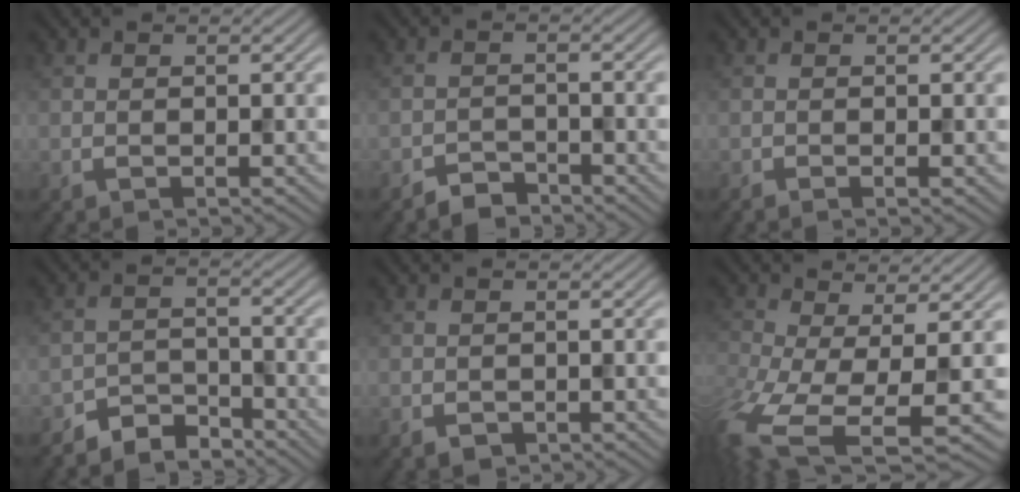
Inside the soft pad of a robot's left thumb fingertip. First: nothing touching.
{"total": 2.3, "force": [-2.2, 0.4, -0.6], "torque": [0.015, 0.002, -0.042]}
{"total": 0.9, "force": [-0.5, 0.1, 0.7], "torque": [-0.009, -0.003, -0.012]}
{"total": 3.6, "force": [-3.5, 0.8, -0.3], "torque": [0.013, 0.002, -0.068]}
{"total": 0.8, "force": [-0.7, 0.5, 0.0], "torque": [-0.002, -0.006, -0.007]}
{"total": 10.1, "force": [-4.1, 4.1, 8.3], "torque": [-0.203, -0.046, -0.057]}